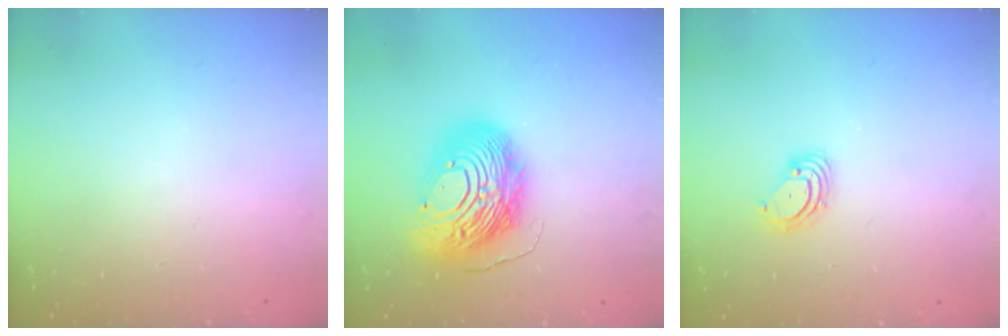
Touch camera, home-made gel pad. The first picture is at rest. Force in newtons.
{"total": 18.2, "press": 18.1, "slide": 1.7}
{"total": 3.4, "press": 3.4, "slide": 0.1}